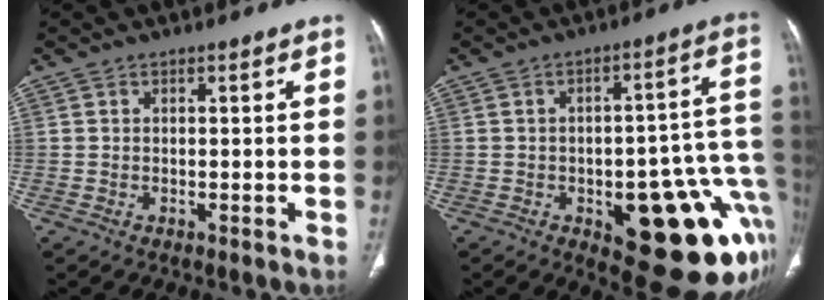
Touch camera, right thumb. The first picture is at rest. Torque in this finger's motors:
{"motor_torque": [2.68, 2.33, 1.22, -1.34, 0.32]}